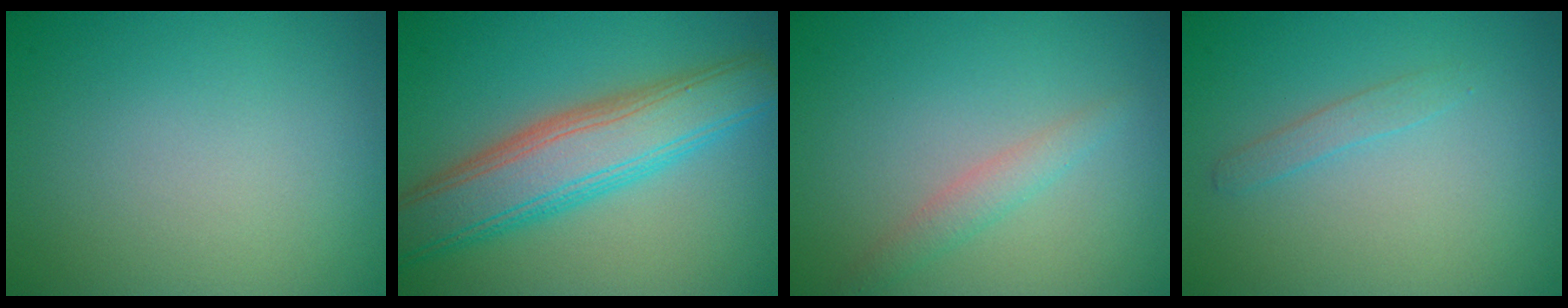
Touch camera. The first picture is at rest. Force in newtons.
{"total": 7.3, "press": 7.3, "slide": 0.1}
{"total": 1.6, "press": 1.6, "slide": 0.0}
{"total": 1.0, "press": 1.0, "slide": 0.1}